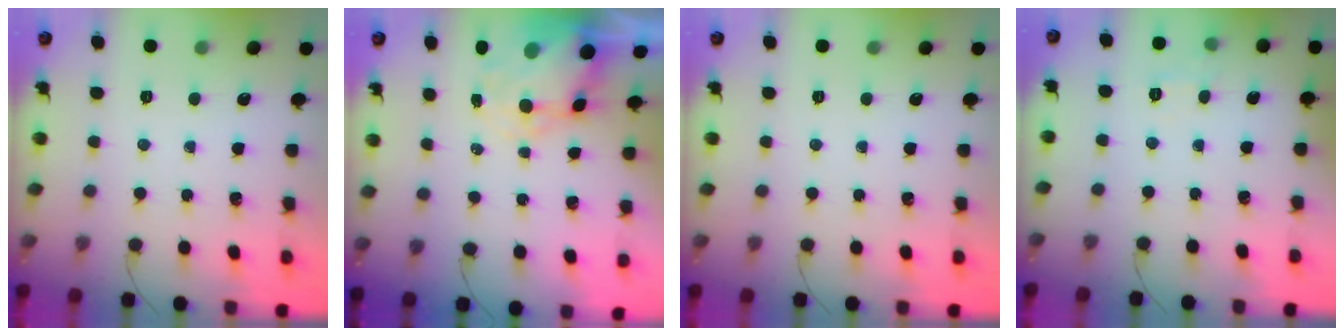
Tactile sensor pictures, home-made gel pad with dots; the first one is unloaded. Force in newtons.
{"total": 6.9, "press": 6.6, "slide": 1.8}
{"total": 0.0}
{"total": 6.1, "press": 6.0, "slide": 1.4}